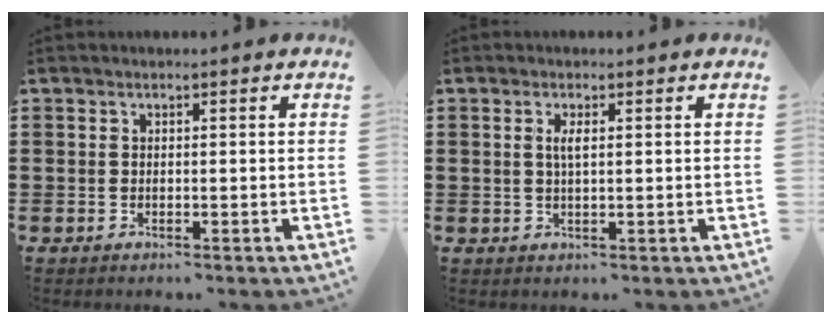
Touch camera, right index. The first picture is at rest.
{"total": 2.0, "force": [0.5, 0.5, 1.9], "torque": [-0.037, 0.003, 0.006]}